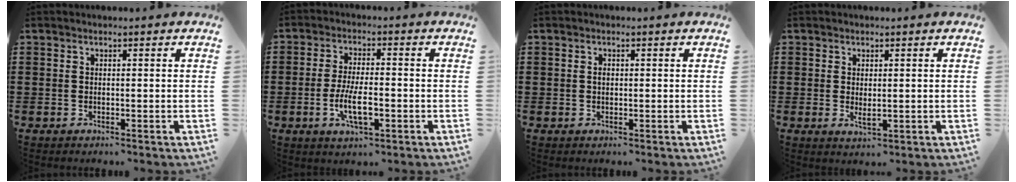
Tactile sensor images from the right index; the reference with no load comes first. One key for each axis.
{"total": 6.7, "fx": -2.0, "fy": 2.4, "fz": 5.9, "tx": -0.126, "ty": -0.006, "tz": -0.041}
{"total": 0.8, "fx": 0.1, "fy": 0.5, "fz": 0.7, "tx": -0.015, "ty": 0.001, "tz": 0.002}
{"total": 2.0, "fx": 0.1, "fy": 0.8, "fz": 1.9, "tx": -0.035, "ty": 0.000, "tz": 0.002}